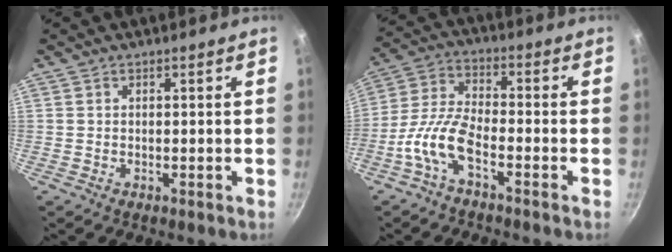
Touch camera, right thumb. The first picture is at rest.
{"total": 8.9, "force": [-4.6, 3.2, 6.9], "torque": [-0.151, 0.033, -0.103]}